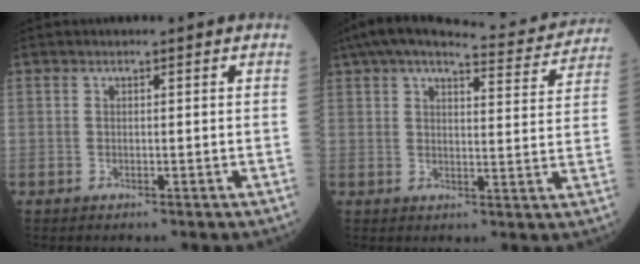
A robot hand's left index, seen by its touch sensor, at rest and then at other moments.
{"total": 19.1, "force": [17.1, 3.0, 8.0], "torque": [-0.119, -0.011, 0.210]}